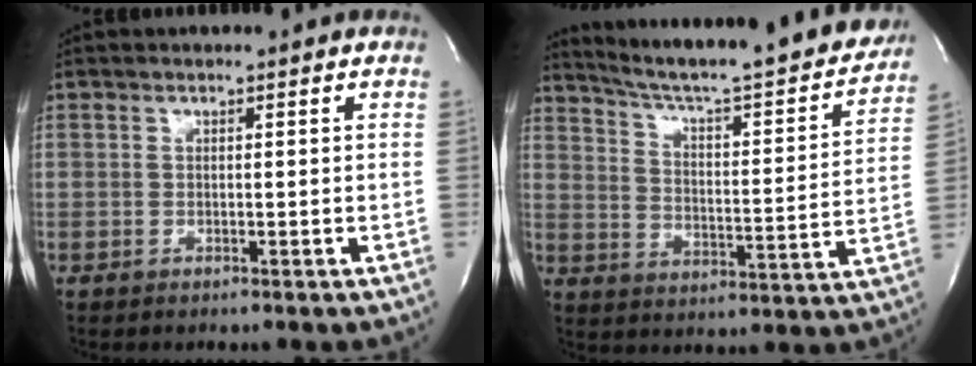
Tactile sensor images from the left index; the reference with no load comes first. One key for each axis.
{"total": 26.0, "fx": 23.1, "fy": 2.9, "fz": 11.7, "tx": -0.183, "ty": -0.048, "tz": 0.305}